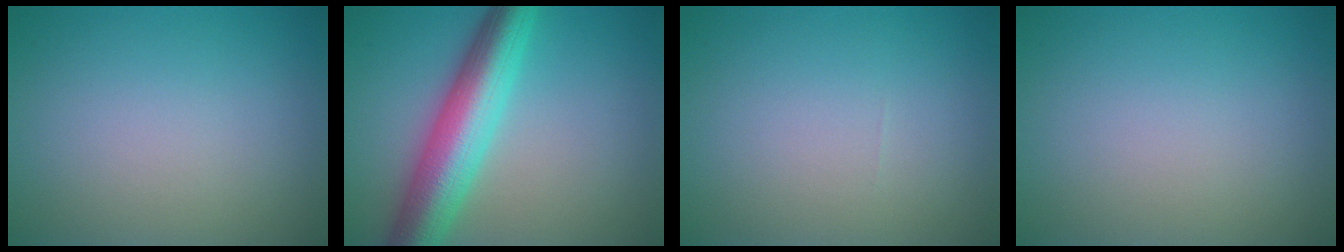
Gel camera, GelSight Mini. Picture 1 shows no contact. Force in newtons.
{"total": 8.1, "press": 8.1, "slide": 0.5}
{"total": 0.0}
{"total": 0.0}